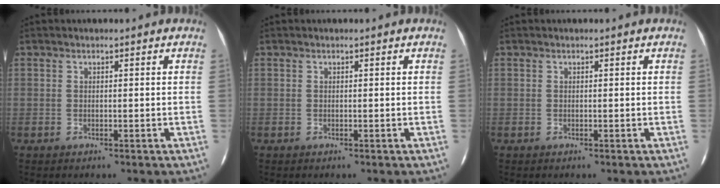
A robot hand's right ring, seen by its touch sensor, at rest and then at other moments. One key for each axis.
{"total": 0.0}
{"total": 0.0}